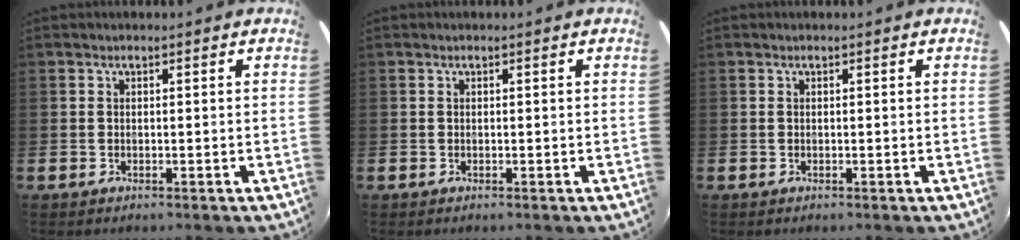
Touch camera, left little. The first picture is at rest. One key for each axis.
{"total": 0.0}
{"total": 0.0}